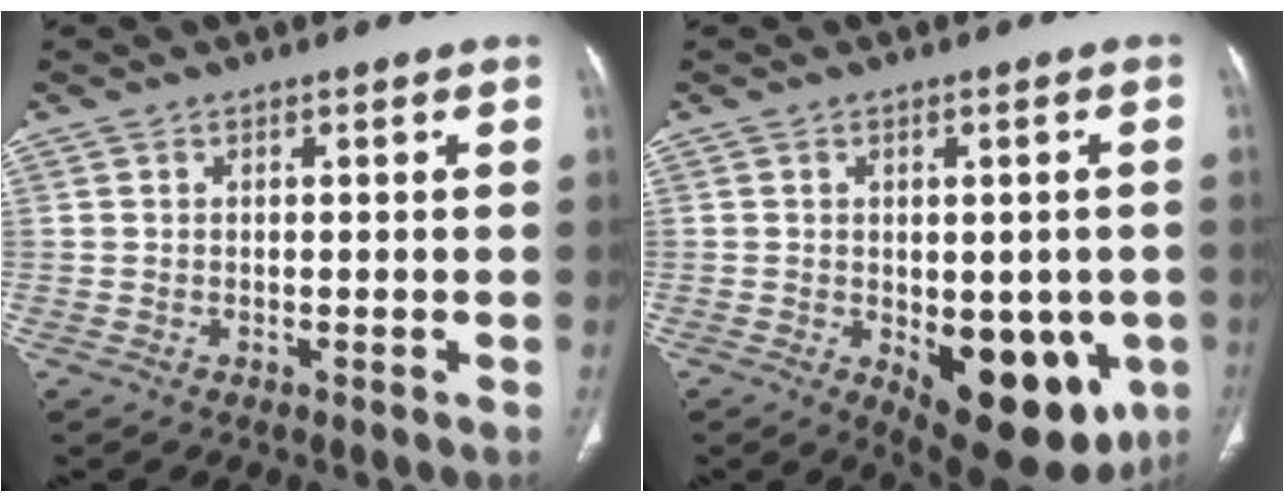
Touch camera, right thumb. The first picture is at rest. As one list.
[{"total": 17.1, "force": [-5.2, 8.7, 13.7], "torque": [-0.133, -0.006, -0.046]}]